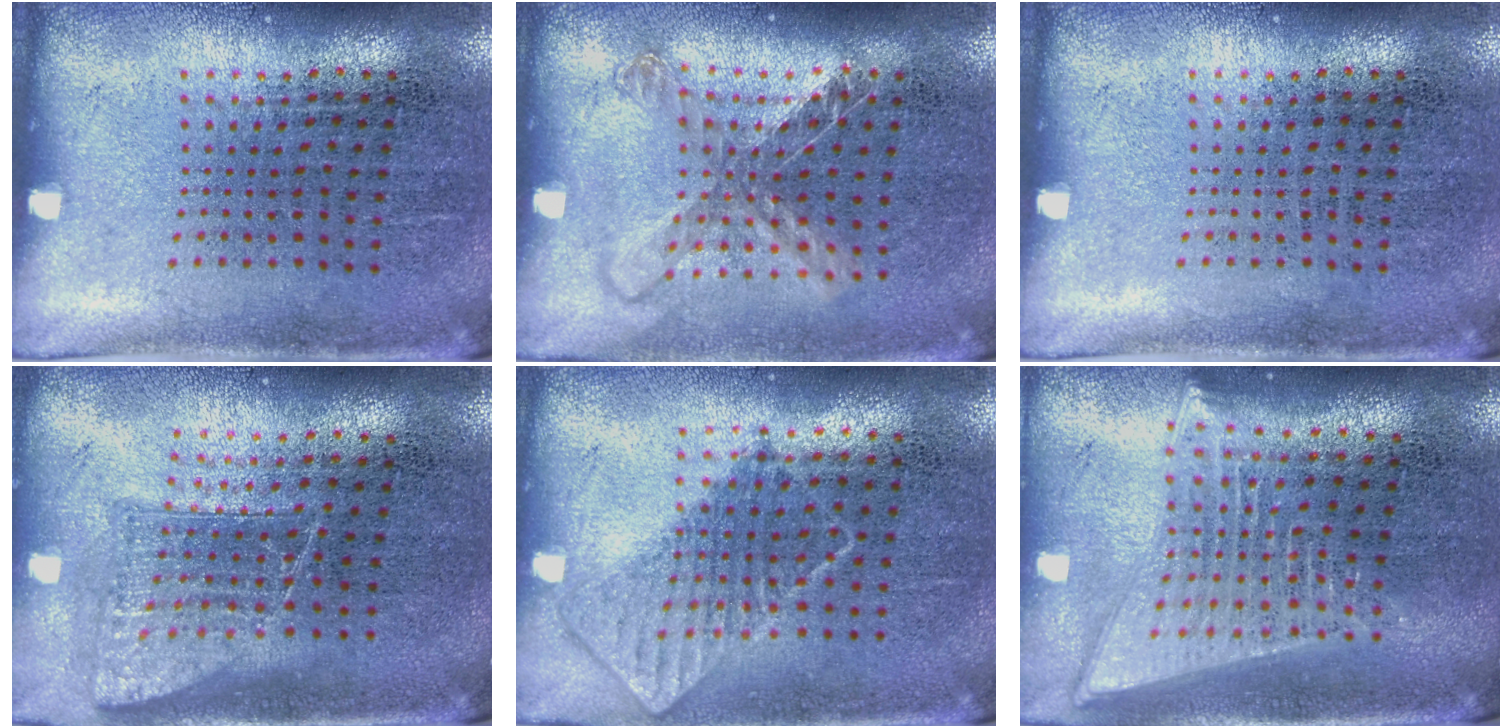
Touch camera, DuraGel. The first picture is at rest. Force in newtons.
{"total": 1.3, "press": 1.1, "slide": 0.7}
{"total": 0.0}
{"total": 1.1, "press": 0.9, "slide": 0.6}
{"total": 0.8, "press": 0.8, "slide": 0.2}
{"total": 2.0, "press": 1.7, "slide": 1.0}